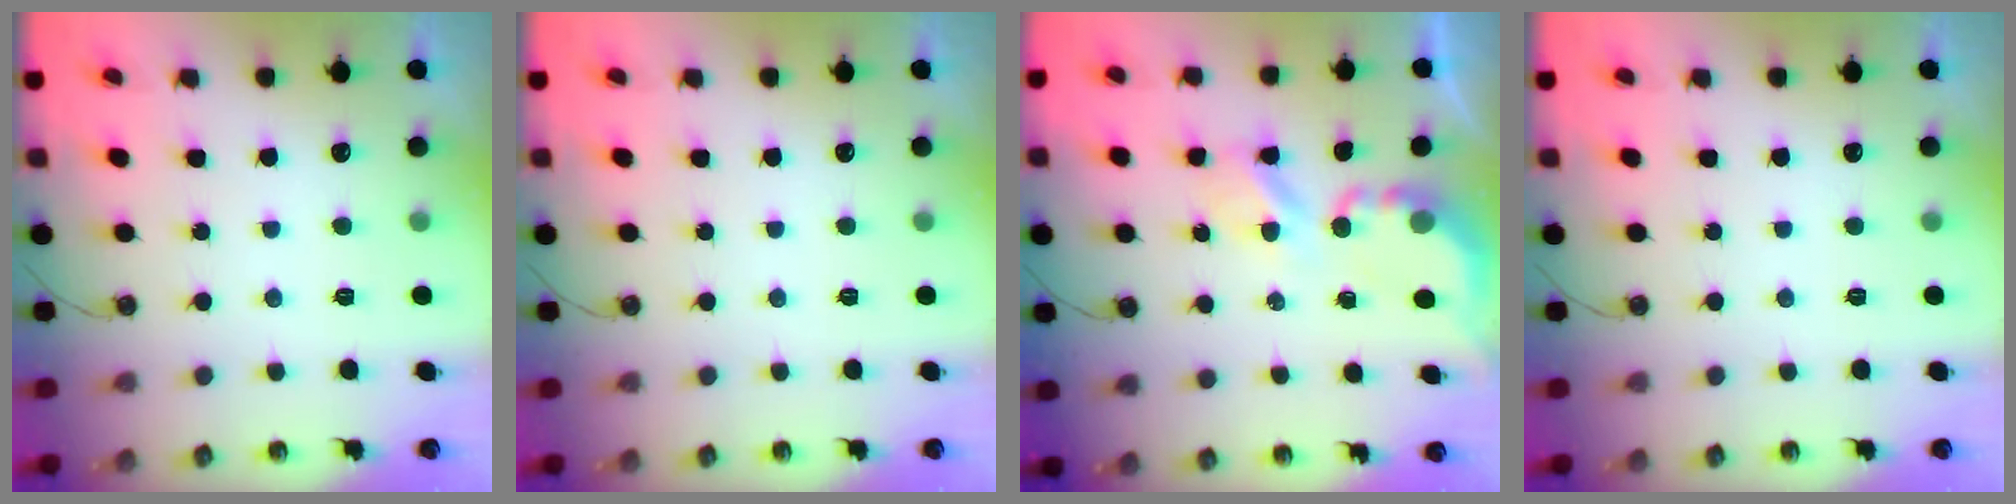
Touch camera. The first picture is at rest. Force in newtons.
{"total": 0.0}
{"total": 4.9, "press": 4.8, "slide": 0.4}
{"total": 0.0}